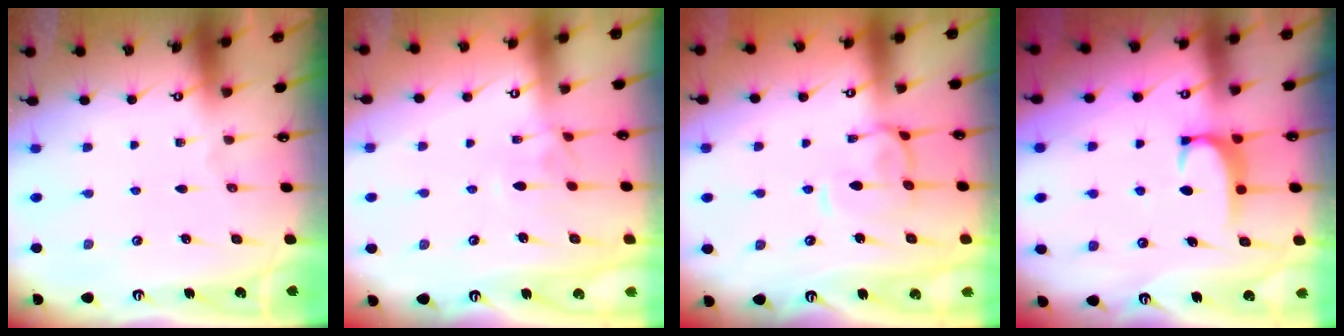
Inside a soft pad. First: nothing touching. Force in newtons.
{"total": 2.4, "press": 2.4, "slide": 0.7}
{"total": 3.1, "press": 3.0, "slide": 0.9}
{"total": 1.6, "press": 1.6, "slide": 0.5}